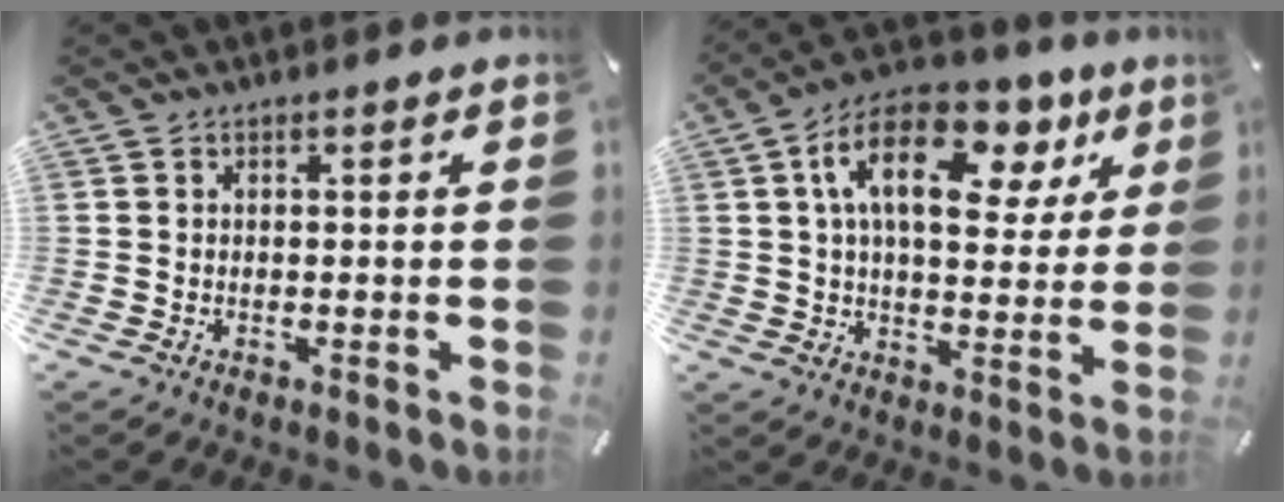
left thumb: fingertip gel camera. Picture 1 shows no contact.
{"total": 16.9, "force": [7.2, 9.5, 11.9], "torque": [-0.195, -0.018, 0.122]}